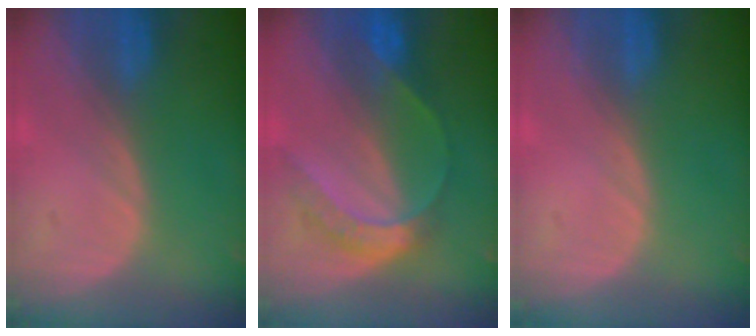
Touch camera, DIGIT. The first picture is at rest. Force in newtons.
{"total": 7.0, "press": 5.8, "slide": 3.9}
{"total": 0.0}